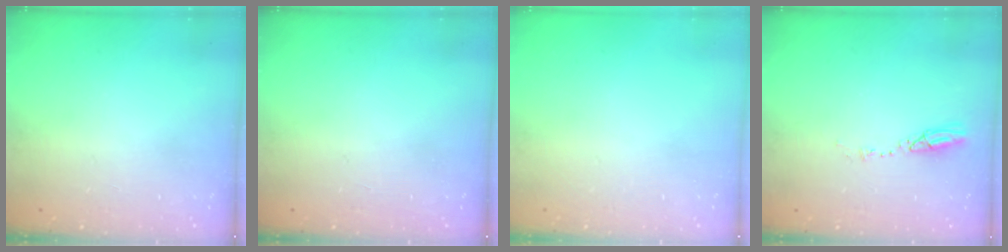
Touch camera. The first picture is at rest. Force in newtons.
{"total": 0.9, "press": 0.0, "slide": 0.9}
{"total": 0.0}
{"total": 3.9, "press": 3.8, "slide": 0.4}